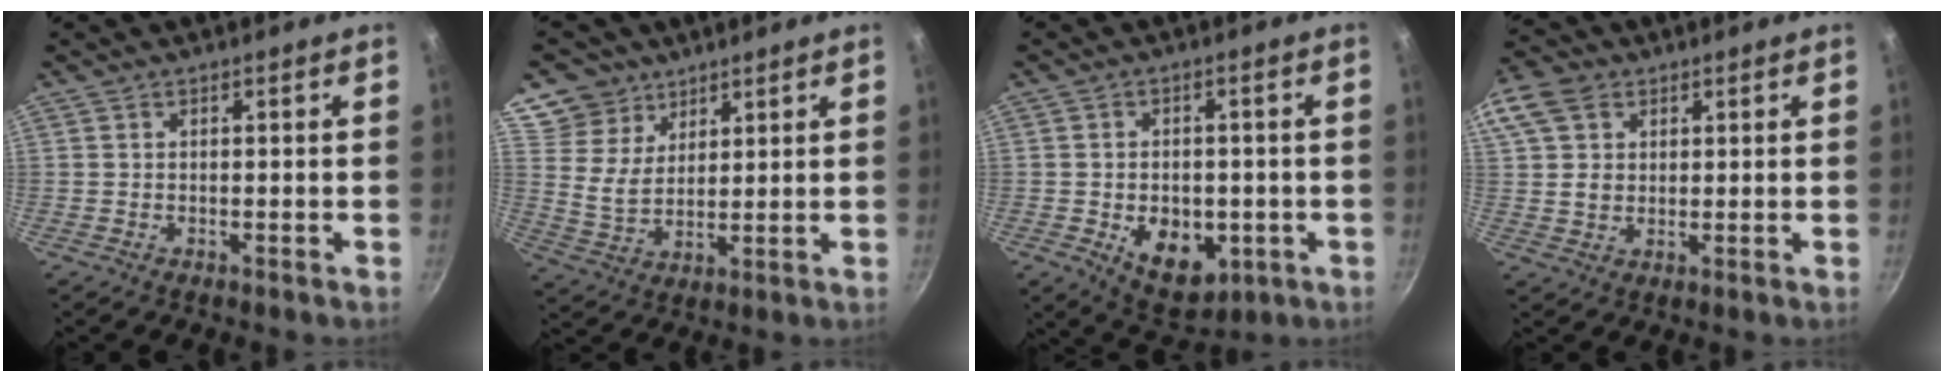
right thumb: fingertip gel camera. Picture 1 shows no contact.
{"total": 8.9, "force": [6.0, 6.3, 1.8], "torque": [-0.004, -0.032, 0.111]}
{"total": 11.2, "force": [-2.8, 7.6, 7.7], "torque": [-0.077, -0.004, -0.024]}
{"total": 11.6, "force": [4.8, 8.9, 5.9], "torque": [-0.121, 0.005, 0.084]}